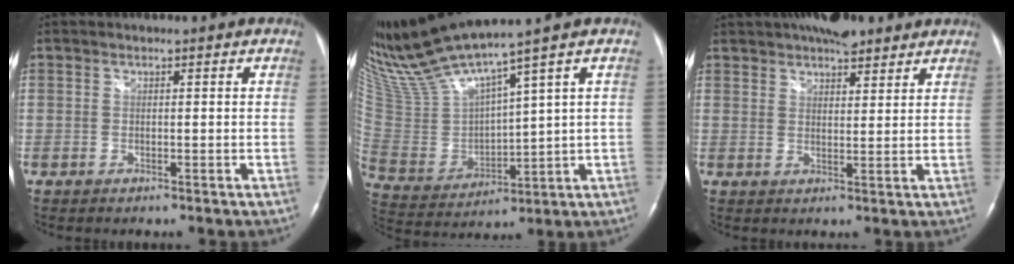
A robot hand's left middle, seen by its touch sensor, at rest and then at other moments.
{"total": 13.9, "force": [11.7, -0.7, 7.6], "torque": [-0.163, -0.011, 0.245]}
{"total": 9.6, "force": [7.6, 3.0, 5.0], "torque": [-0.079, 0.027, 0.120]}